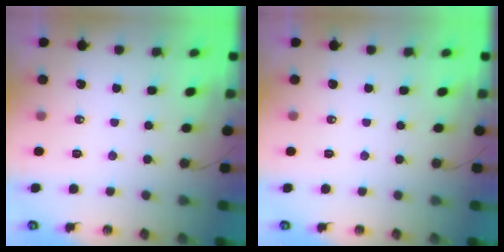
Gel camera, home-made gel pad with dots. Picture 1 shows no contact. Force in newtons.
{"total": 0.0}